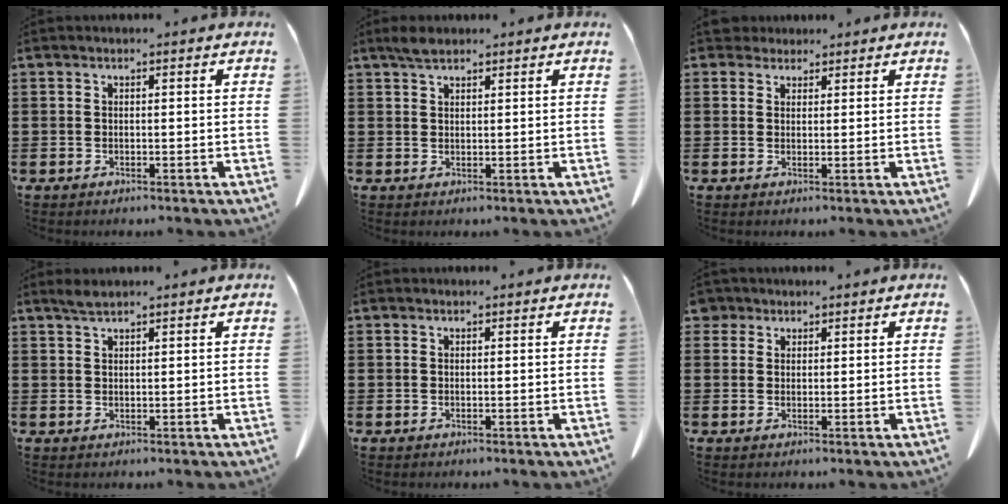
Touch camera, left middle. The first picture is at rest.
{"total": 2.4, "force": [1.8, 0.8, 1.3], "torque": [-0.031, 0.003, 0.035]}
{"total": 2.3, "force": [2.0, 1.1, 0.2], "torque": [-0.004, 0.002, 0.039]}
{"total": 1.6, "force": [1.4, 0.2, 0.9], "torque": [-0.020, -0.001, 0.026]}
{"total": 0.0}
{"total": 2.2, "force": [1.7, 1.4, 0.5], "torque": [-0.017, 0.007, 0.034]}